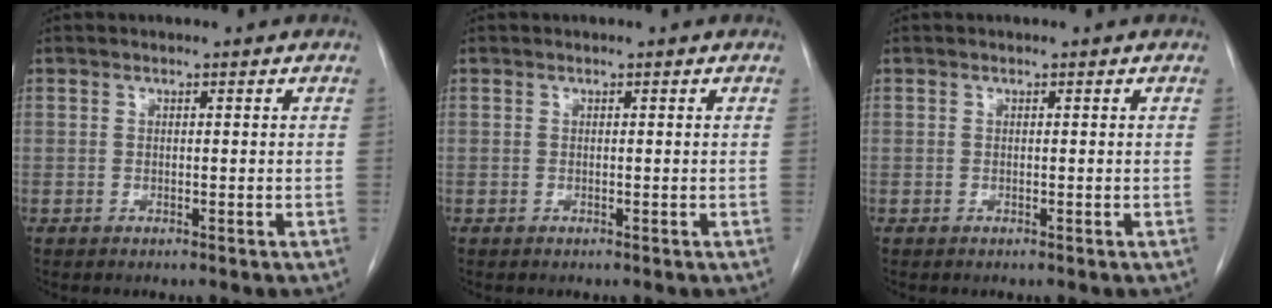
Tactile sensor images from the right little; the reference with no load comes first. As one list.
[{"total": 0.0}, {"total": 0.0}]